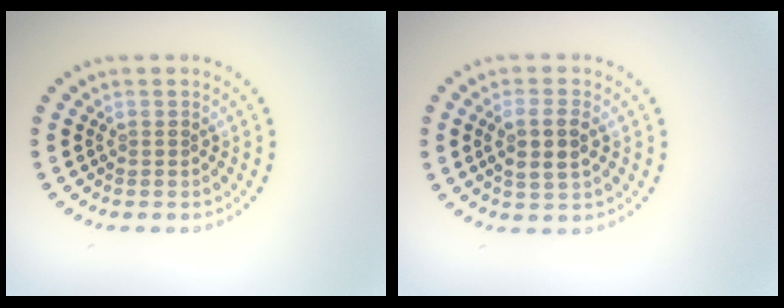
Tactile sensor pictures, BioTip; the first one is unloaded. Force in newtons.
{"total": 2.9, "press": 2.7, "slide": 0.8}